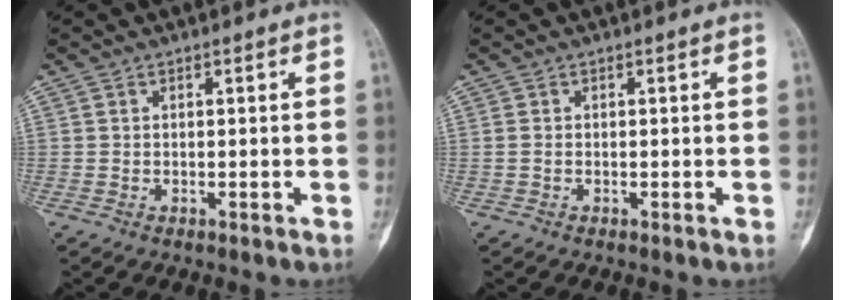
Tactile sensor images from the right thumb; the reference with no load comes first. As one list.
[{"total": 0.6, "force": [-0.1, 0.4, 0.5], "torque": [-0.015, -0.001, -0.002]}]